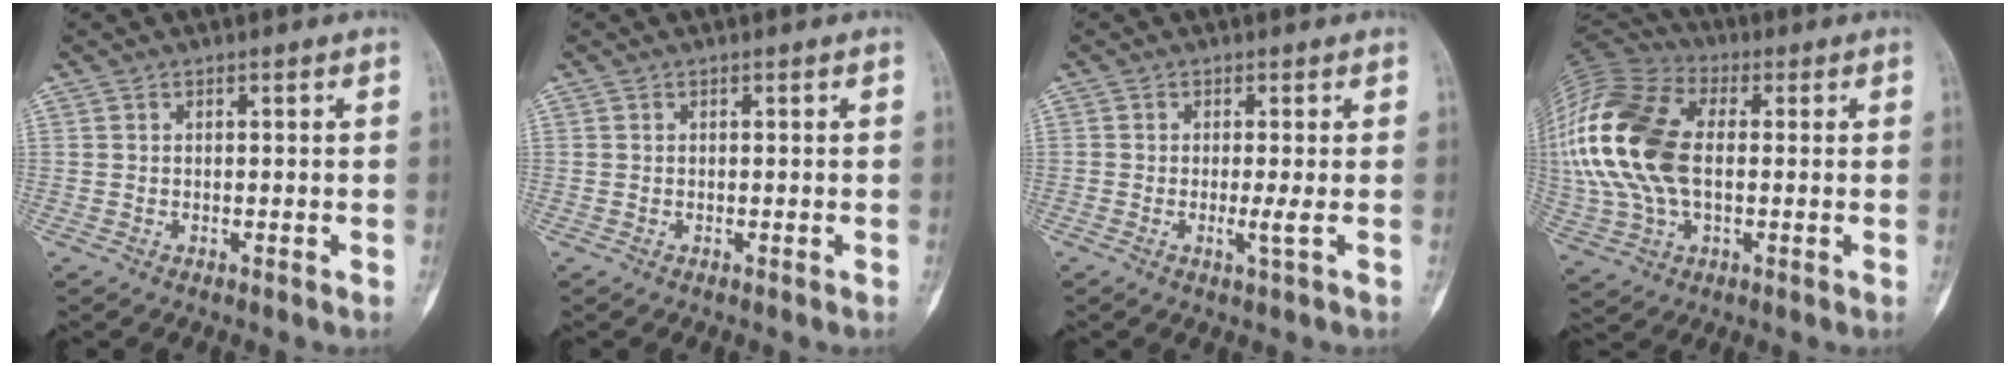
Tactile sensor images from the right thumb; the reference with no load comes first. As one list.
[{"total": 0.0}, {"total": 2.0, "force": [-0.3, -0.3, 1.9], "torque": [-0.044, -0.007, -0.010]}, {"total": 21.7, "force": [1.2, 12.8, 17.5], "torque": [-0.399, 0.012, 0.018]}]